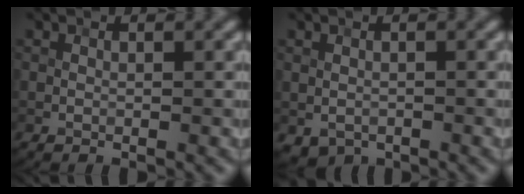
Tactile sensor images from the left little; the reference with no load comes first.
{"total": 1.3, "force": [-0.7, 0.9, 0.6], "torque": [-0.011, -0.006, -0.009]}